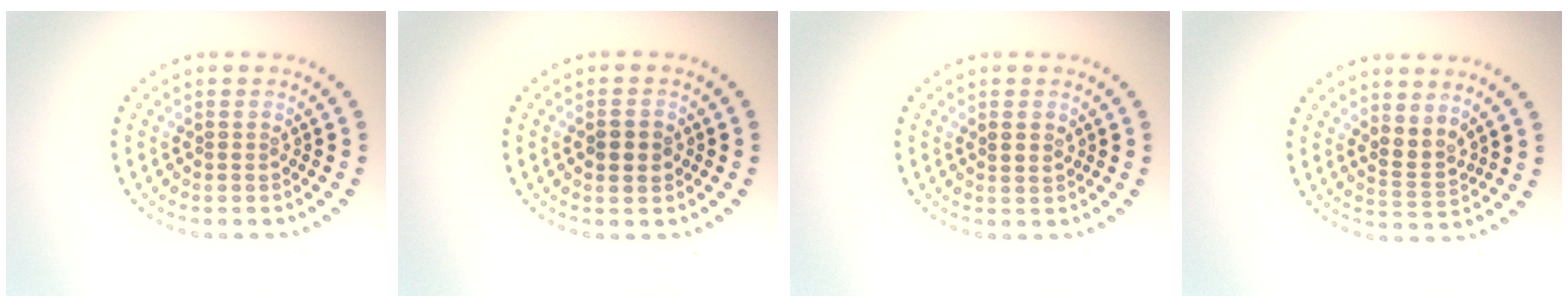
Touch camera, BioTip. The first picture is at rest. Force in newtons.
{"total": 2.6, "press": 2.6, "slide": 0.3}
{"total": 1.1, "press": 1.0, "slide": 0.5}
{"total": 2.1, "press": 1.6, "slide": 1.4}